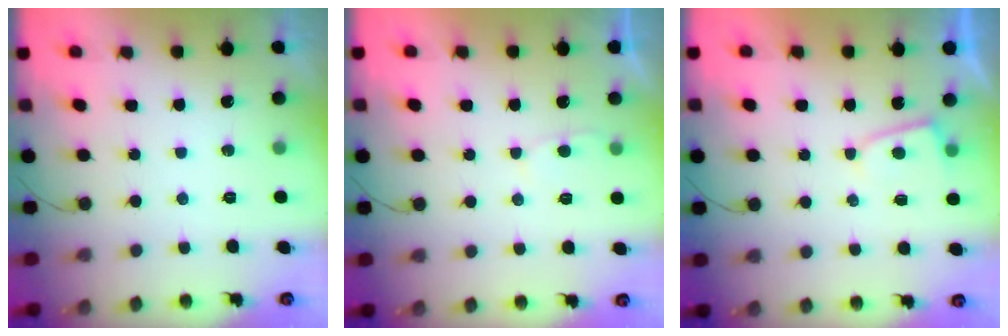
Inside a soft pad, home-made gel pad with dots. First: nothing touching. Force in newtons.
{"total": 2.4, "press": 2.4, "slide": 0.4}
{"total": 3.7, "press": 3.7, "slide": 0.3}